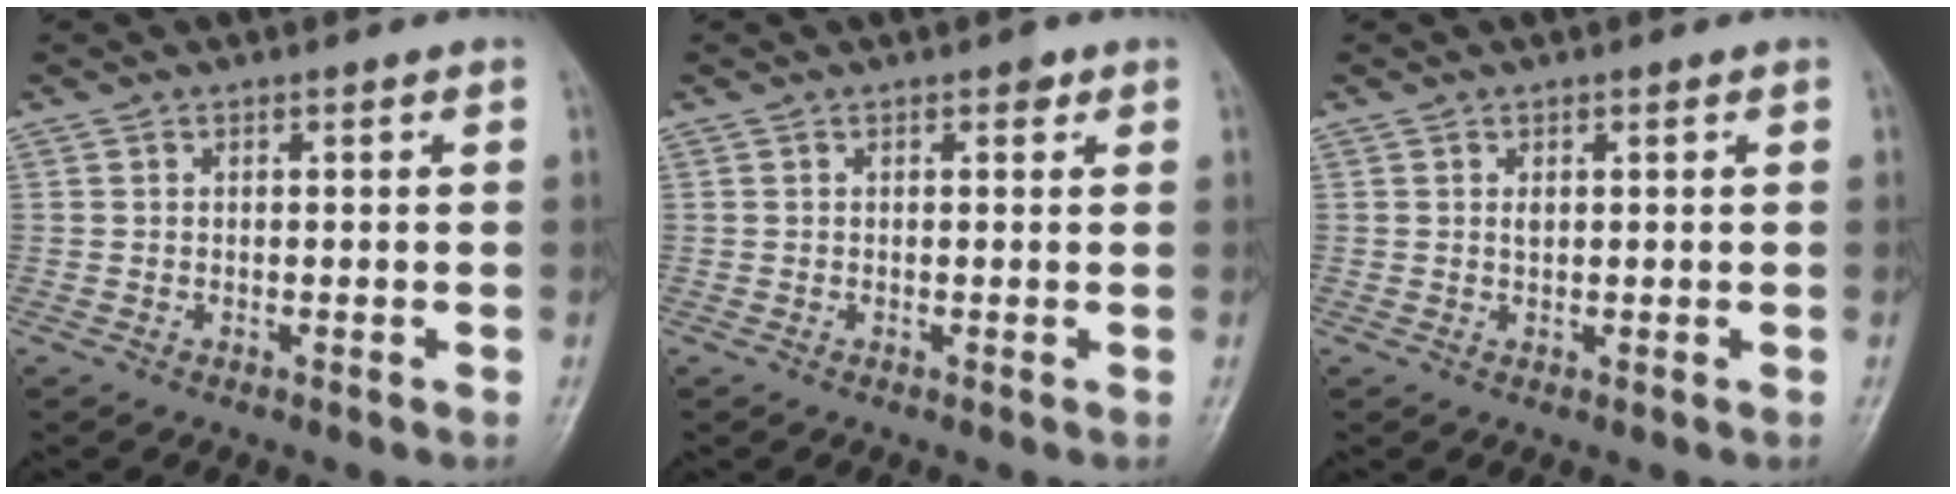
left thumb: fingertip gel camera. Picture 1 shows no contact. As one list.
[{"total": 1.2, "force": [0.6, 0.8, 0.7], "torque": [0.001, 0.000, 0.005]}, {"total": 1.1, "force": [0.4, 0.7, 0.7], "torque": [-0.009, -0.002, 0.007]}]